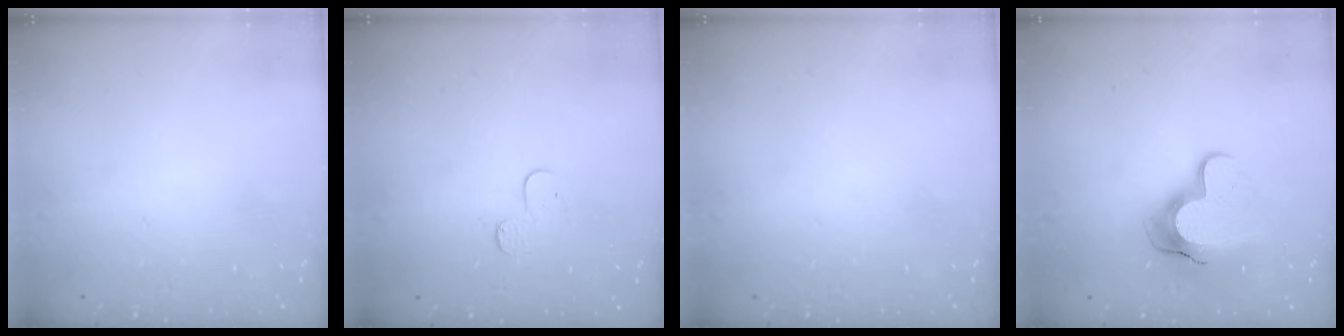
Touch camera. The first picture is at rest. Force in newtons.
{"total": 4.9, "press": 4.9, "slide": 0.5}
{"total": 0.0}
{"total": 13.1, "press": 13.0, "slide": 1.2}